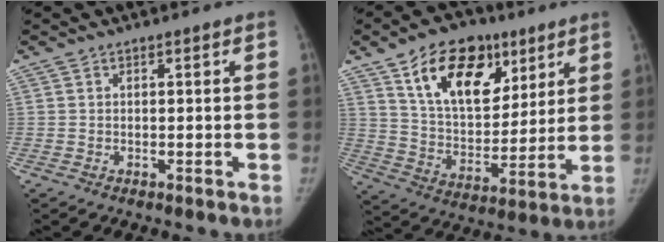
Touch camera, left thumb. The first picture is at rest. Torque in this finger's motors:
{"motor_torque": [0.47, 0.30, 1.59, -1.18, 0.13]}